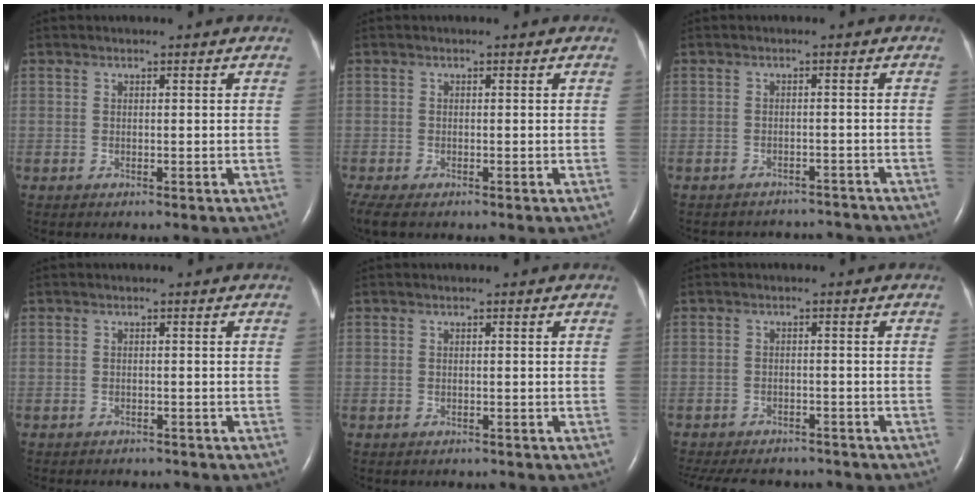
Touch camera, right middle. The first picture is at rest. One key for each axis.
{"total": 5.2, "fx": -3.7, "fy": 2.0, "fz": 2.9, "tx": -0.062, "ty": -0.016, "tz": -0.061}
{"total": 7.2, "fx": -7.0, "fy": 1.9, "fz": 0.0, "tx": -0.003, "ty": 0.013, "tz": -0.078}
{"total": 4.1, "fx": -3.8, "fy": 1.3, "fz": 0.8, "tx": -0.011, "ty": -0.003, "tz": -0.048}
{"total": 1.3, "fx": -1.2, "fy": 0.4, "fz": 0.1, "tx": -0.010, "ty": -0.002, "tz": -0.016}
{"total": 15.2, "fx": -13.2, "fy": 5.6, "fz": 5.1, "tx": -0.142, "ty": -0.012, "tz": -0.174}